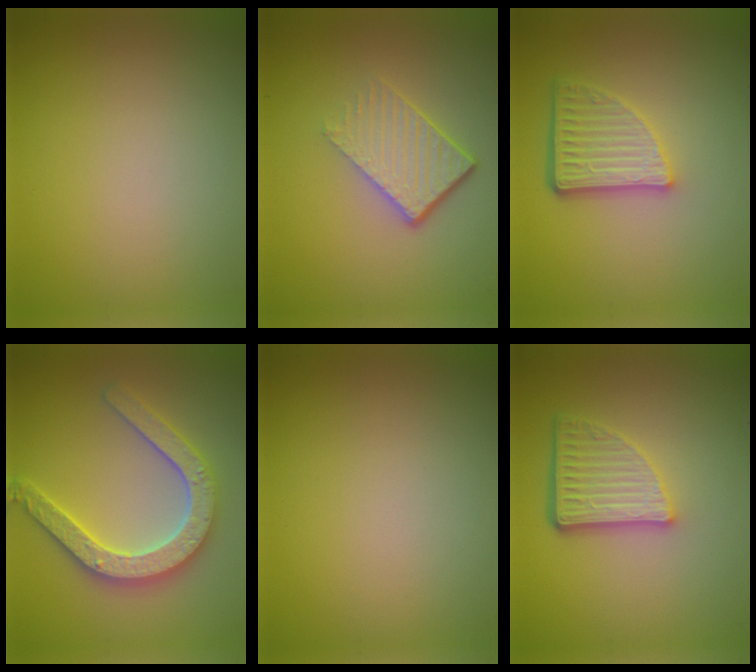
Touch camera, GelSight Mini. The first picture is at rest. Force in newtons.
{"total": 4.6, "press": 2.9, "slide": 3.6}
{"total": 4.9, "press": 3.5, "slide": 3.4}
{"total": 5.3, "press": 5.2, "slide": 1.0}
{"total": 0.0}
{"total": 5.0, "press": 3.5, "slide": 3.6}